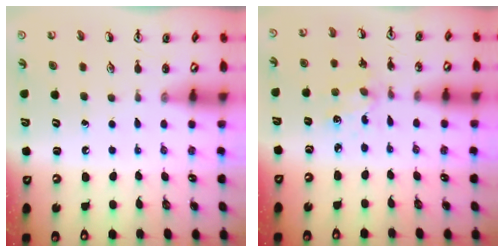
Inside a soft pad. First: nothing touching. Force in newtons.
{"total": 2.4, "press": 2.4, "slide": 0.6}